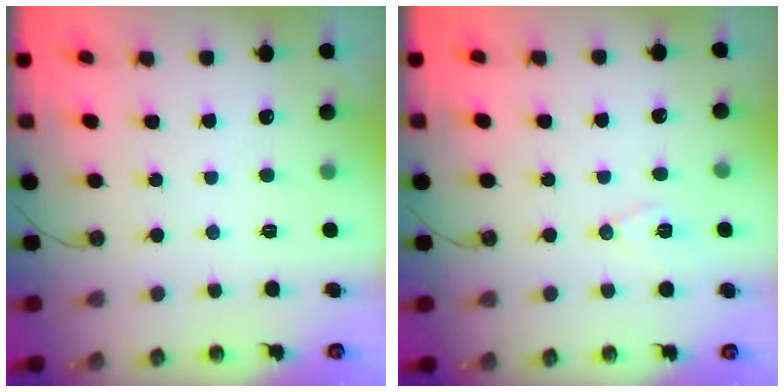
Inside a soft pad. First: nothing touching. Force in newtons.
{"total": 7.2, "press": 6.2, "slide": 3.8}